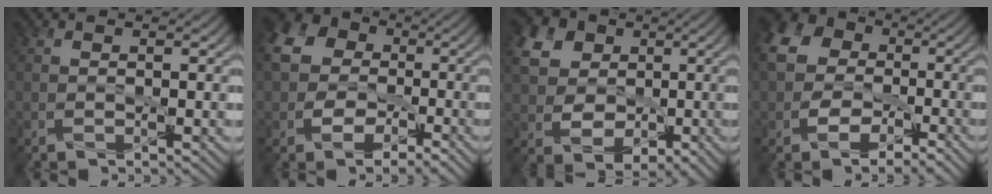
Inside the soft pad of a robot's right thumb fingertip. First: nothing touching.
{"total": 14.5, "force": [-0.2, 12.1, 7.9], "torque": [-0.195, -0.015, -0.017]}
{"total": 11.6, "force": [2.6, 9.7, 5.8], "torque": [-0.193, 0.018, 0.049]}
{"total": 13.3, "force": [-1.2, 10.9, 7.5], "torque": [-0.168, -0.018, -0.036]}